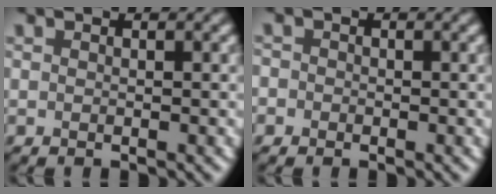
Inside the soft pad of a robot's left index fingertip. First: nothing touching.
{"total": 1.2, "force": [-0.1, 1.2, 0.3], "torque": [0.008, 0.000, -0.014]}